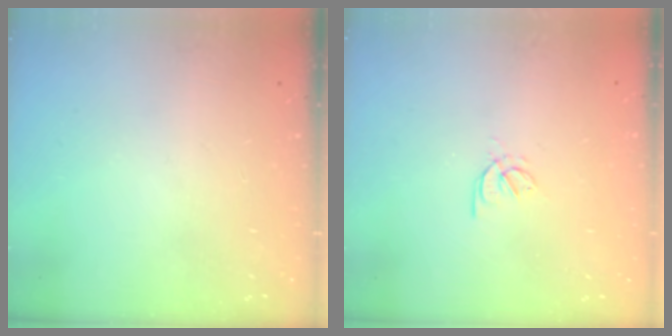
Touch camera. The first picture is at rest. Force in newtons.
{"total": 2.4, "press": 2.4, "slide": 0.5}